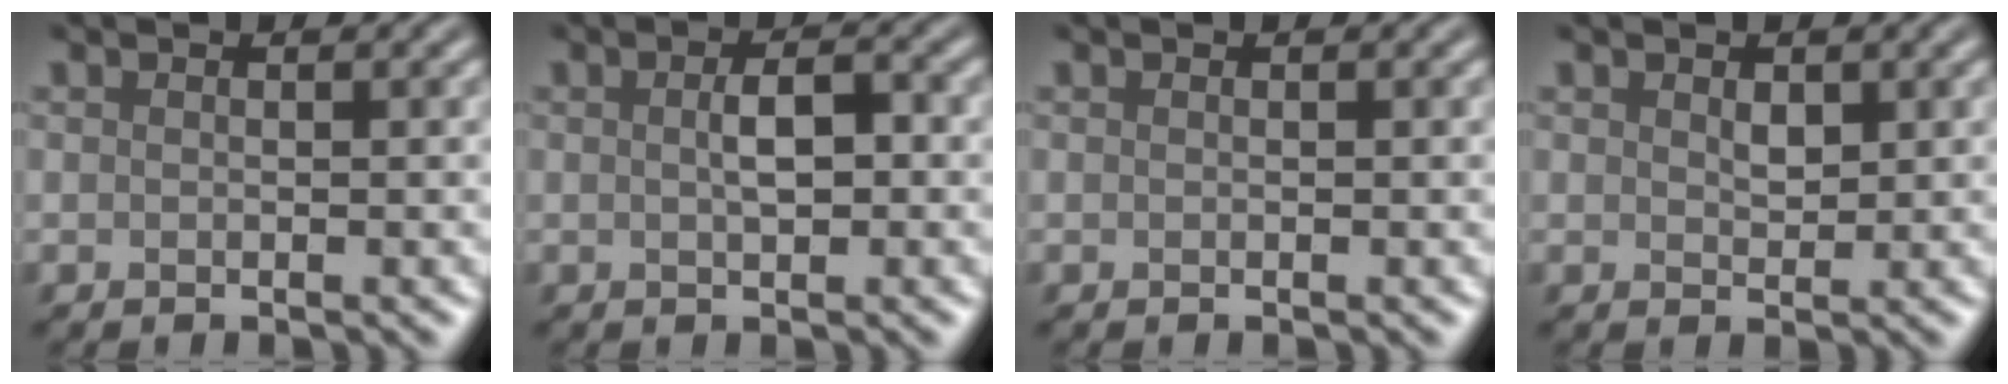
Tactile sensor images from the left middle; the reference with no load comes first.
{"total": 2.3, "force": [0.1, 0.9, 2.1], "torque": [-0.040, 0.003, 0.002]}
{"total": 0.0}
{"total": 1.2, "force": [0.5, 0.7, 0.8], "torque": [-0.013, -0.001, 0.013]}